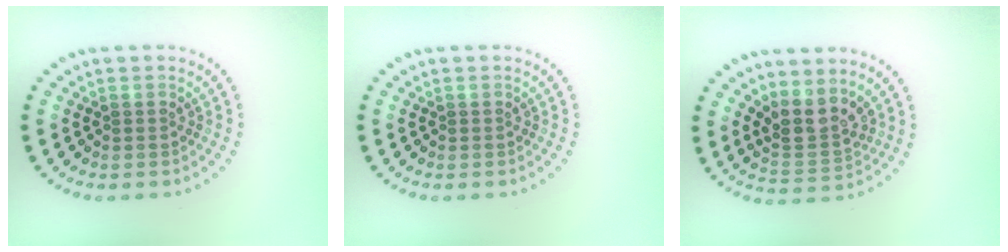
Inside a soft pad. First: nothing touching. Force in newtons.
{"total": 0.0}
{"total": 3.3, "press": 2.6, "slide": 2.0}